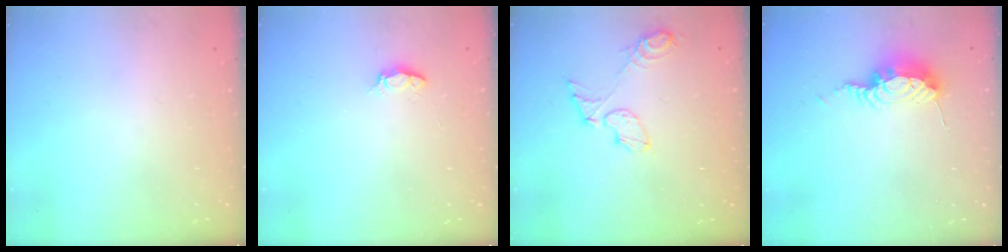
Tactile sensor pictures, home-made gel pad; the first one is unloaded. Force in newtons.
{"total": 3.3, "press": 3.3, "slide": 0.4}
{"total": 7.9, "press": 7.9, "slide": 0.4}
{"total": 8.7, "press": 8.6, "slide": 0.9}